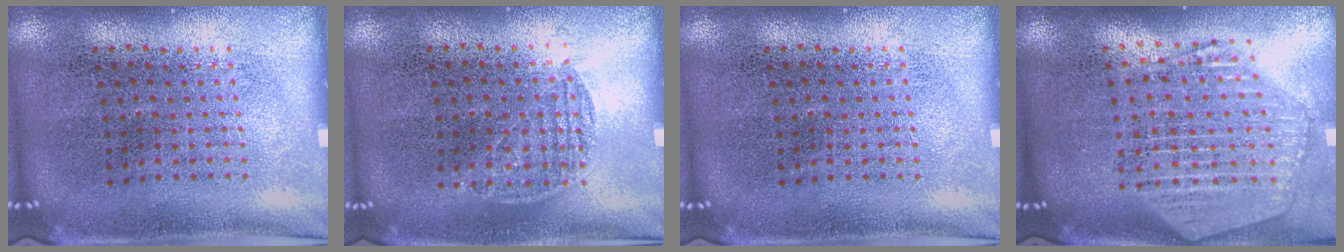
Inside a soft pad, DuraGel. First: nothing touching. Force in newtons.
{"total": 0.8, "press": 0.5, "slide": 0.6}
{"total": 0.0}
{"total": 2.5, "press": 2.1, "slide": 1.3}